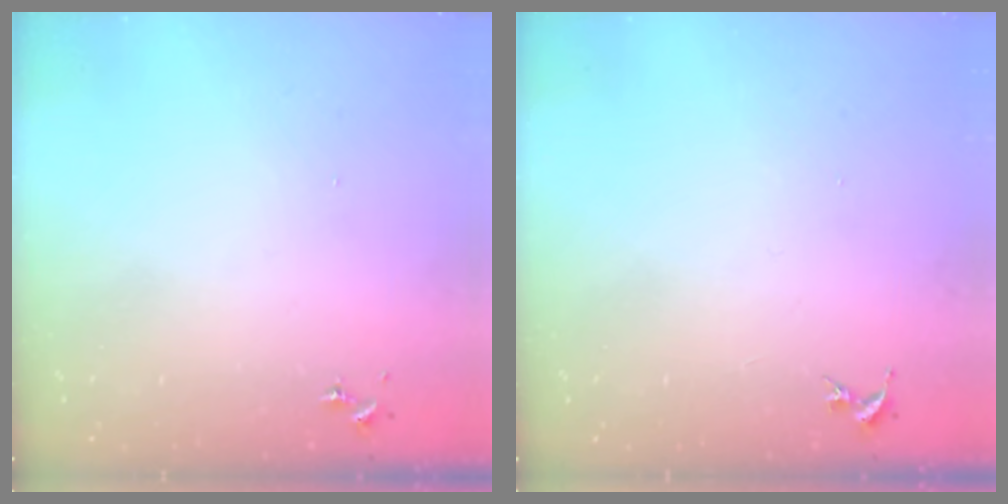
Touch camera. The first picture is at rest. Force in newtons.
{"total": 0.0}